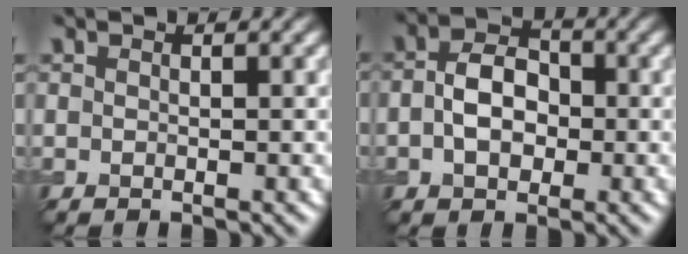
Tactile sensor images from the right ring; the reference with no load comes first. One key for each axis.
{"total": 4.3, "fx": -0.4, "fy": 3.0, "fz": 3.1, "tx": -0.054, "ty": 0.003, "tz": -0.013}